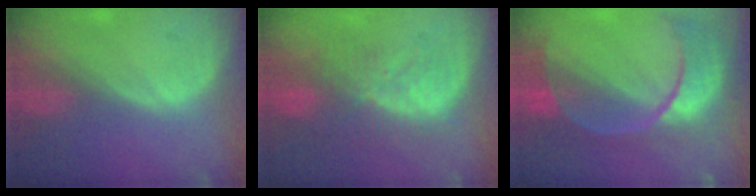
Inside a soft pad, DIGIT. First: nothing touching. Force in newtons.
{"total": 10.2, "press": 8.6, "slide": 5.4}
{"total": 11.2, "press": 9.4, "slide": 6.1}